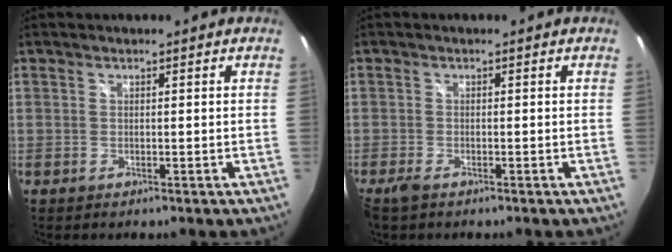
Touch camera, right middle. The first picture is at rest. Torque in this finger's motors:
{"motor_torque": [0.61, -0.77, 0.01, 0.05]}